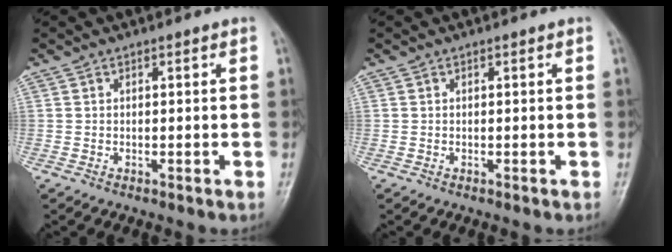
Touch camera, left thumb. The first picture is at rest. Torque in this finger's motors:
{"motor_torque": [-0.01, 0.01, 0.00, 0.00, 0.00]}